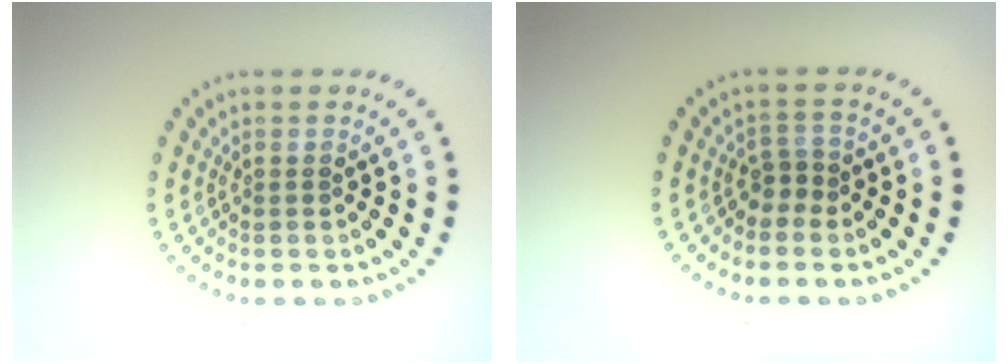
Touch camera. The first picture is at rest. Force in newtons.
{"total": 1.4, "press": 1.1, "slide": 0.9}